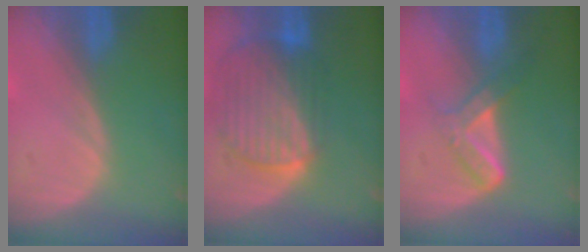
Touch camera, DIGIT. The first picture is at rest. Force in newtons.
{"total": 10.3, "press": 8.6, "slide": 5.6}
{"total": 5.5, "press": 4.7, "slide": 2.8}